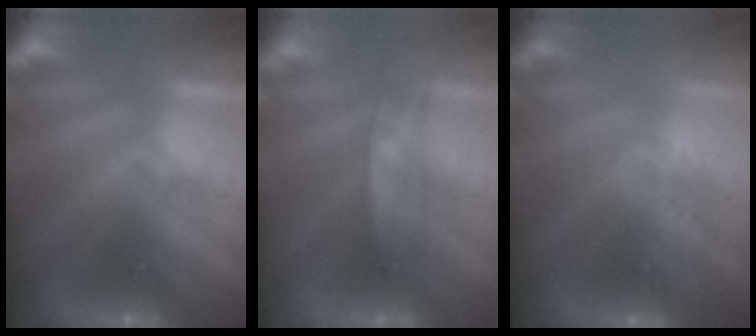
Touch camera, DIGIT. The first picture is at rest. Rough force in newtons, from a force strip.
{"total": 2.2}
{"total": 2.8}